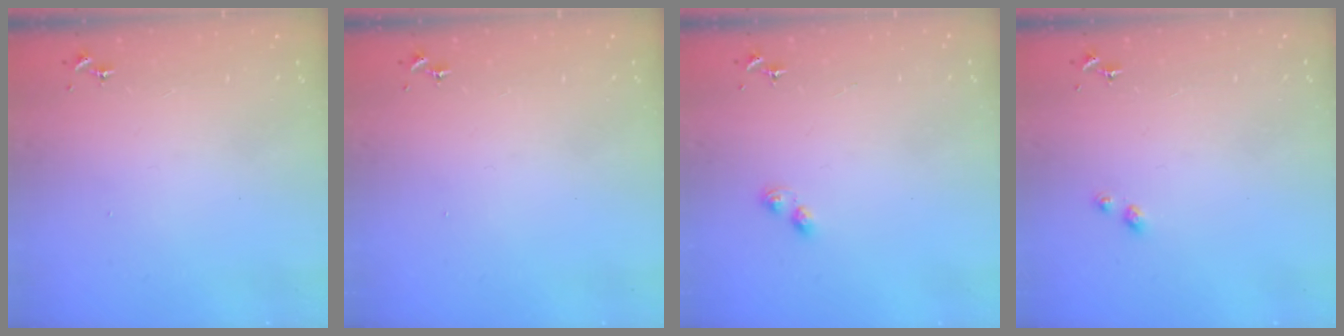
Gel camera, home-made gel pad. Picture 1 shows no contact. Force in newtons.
{"total": 0.0}
{"total": 2.8, "press": 2.7, "slide": 0.4}
{"total": 3.1, "press": 3.0, "slide": 0.6}